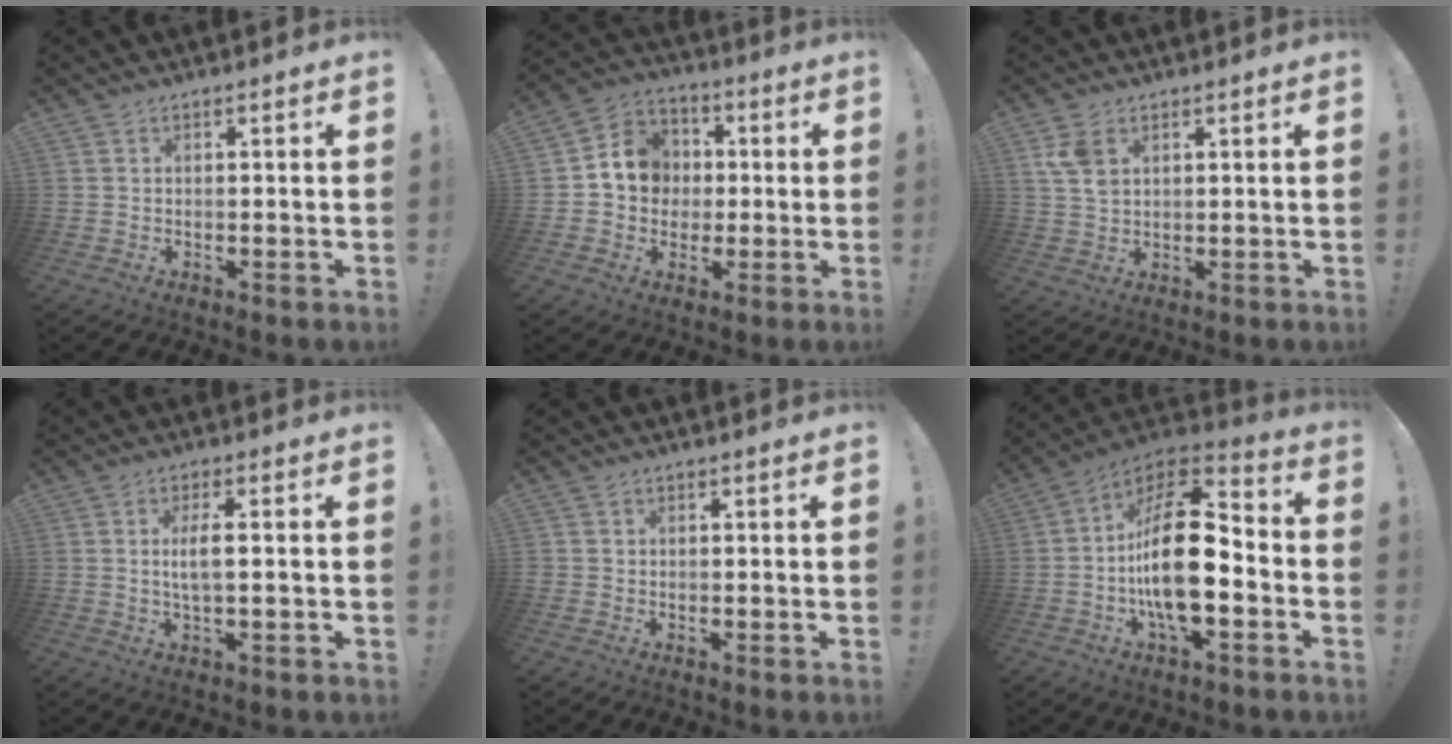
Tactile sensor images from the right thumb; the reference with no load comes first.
{"total": 10.9, "force": [0.4, 10.0, 4.2], "torque": [-0.042, 0.006, 0.016]}
{"total": 6.1, "force": [2.8, 3.7, 4.0], "torque": [-0.059, -0.010, 0.054]}
{"total": 5.3, "force": [0.0, 1.2, 5.2], "torque": [-0.097, -0.001, -0.006]}
{"total": 0.9, "force": [-0.2, 0.9, 0.1], "torque": [-0.005, 0.006, -0.002]}
{"total": 21.9, "force": [-2.6, 9.7, 19.5], "torque": [-0.350, 0.018, -0.040]}